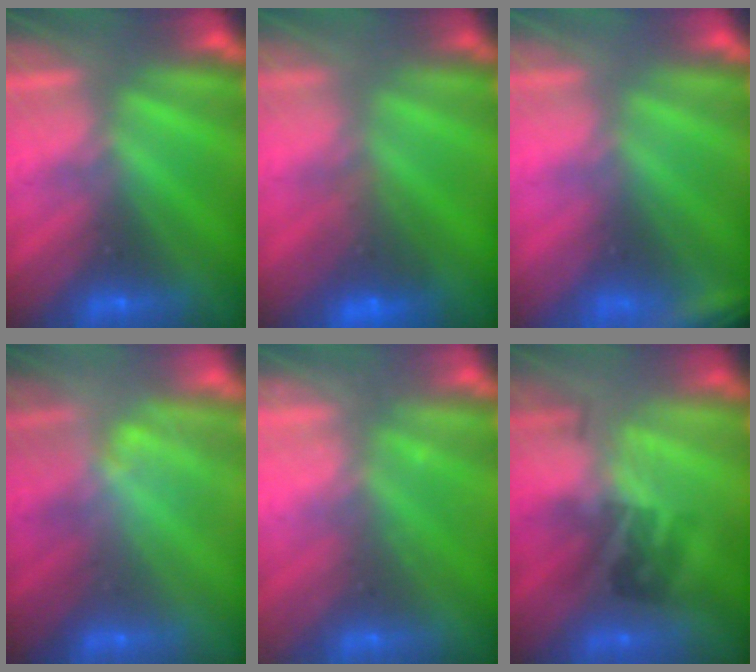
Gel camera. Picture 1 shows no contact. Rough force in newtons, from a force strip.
{"total": 6.7}
{"total": 2.4}
{"total": 1.3}
{"total": 2.2}
{"total": 2.2}